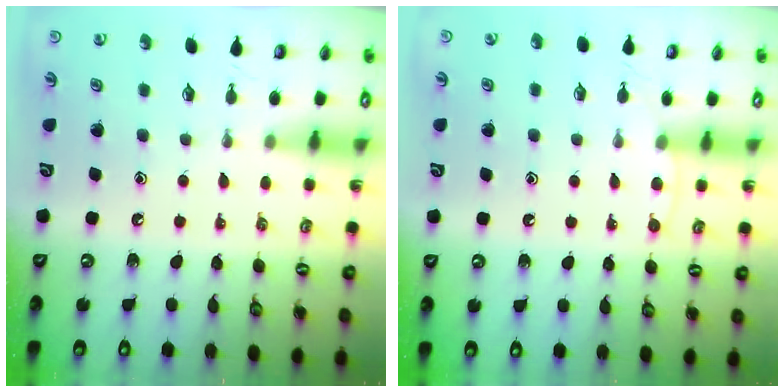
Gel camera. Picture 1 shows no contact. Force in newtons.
{"total": 5.6, "press": 5.5, "slide": 0.6}